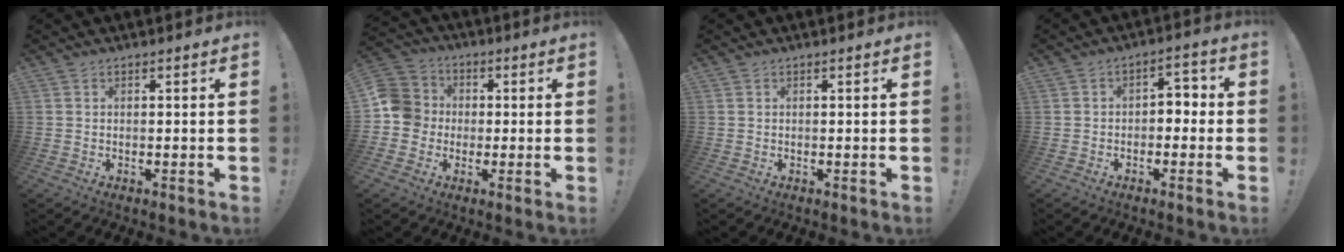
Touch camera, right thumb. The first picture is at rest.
{"total": 9.5, "force": [-1.1, 9.0, 2.8], "torque": [-0.051, 0.021, -0.016]}
{"total": 0.0}
{"total": 4.4, "force": [-2.0, 3.1, 2.3], "torque": [-0.030, 0.017, -0.038]}